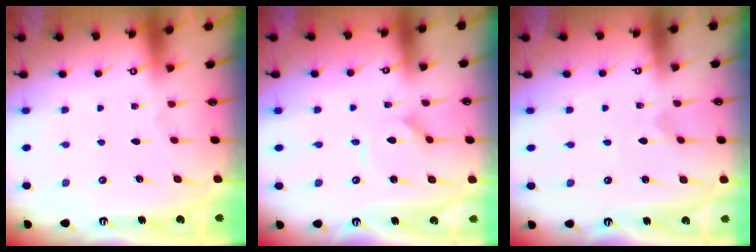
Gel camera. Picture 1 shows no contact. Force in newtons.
{"total": 1.6, "press": 1.5, "slide": 0.2}
{"total": 0.6, "press": 0.6, "slide": 0.0}